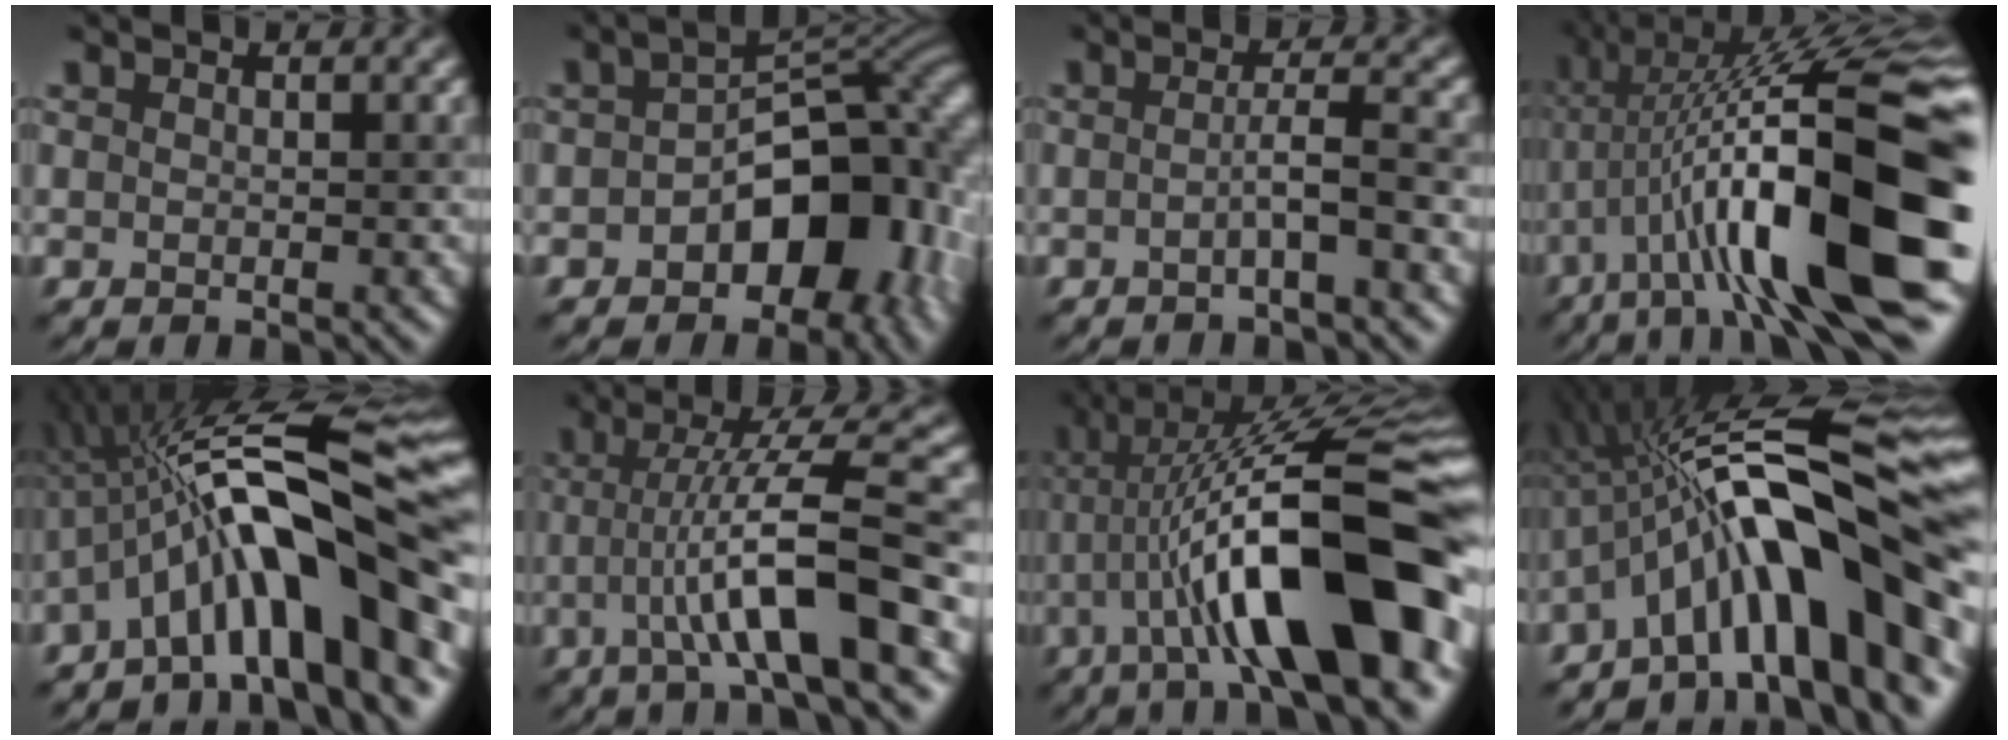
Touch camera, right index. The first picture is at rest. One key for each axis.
{"total": 12.1, "fx": -3.2, "fy": 7.6, "fz": 8.9, "tx": -0.086, "ty": -0.003, "tz": -0.046}
{"total": 2.3, "fx": -0.8, "fy": 0.0, "fz": 2.2, "tx": -0.040, "ty": 0.001, "tz": -0.017}
{"total": 15.9, "fx": -2.6, "fy": 3.9, "fz": 15.2, "tx": -0.249, "ty": 0.027, "tz": -0.039}
{"total": 13.9, "fx": -3.3, "fy": 3.7, "fz": 13.0, "tx": -0.181, "ty": 0.027, "tz": -0.053}
{"total": 8.6, "fx": -1.8, "fy": 1.0, "fz": 8.3, "tx": -0.129, "ty": 0.011, "tz": -0.027}
{"total": 14.8, "fx": -3.2, "fy": 3.7, "fz": 13.9, "tx": -0.214, "ty": 0.021, "tz": -0.048}
{"total": 15.4, "fx": -3.4, "fy": 4.1, "fz": 14.5, "tx": -0.194, "ty": 0.032, "tz": -0.055}